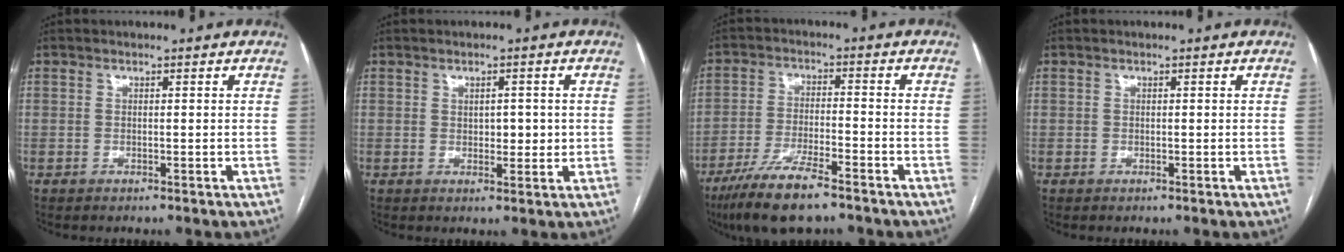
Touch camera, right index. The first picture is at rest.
{"total": 3.0, "force": [0.3, 1.7, 2.5], "torque": [-0.034, 0.001, 0.008]}
{"total": 10.7, "force": [-7.7, 1.9, 7.2], "torque": [-0.135, -0.023, -0.134]}
{"total": 0.0}